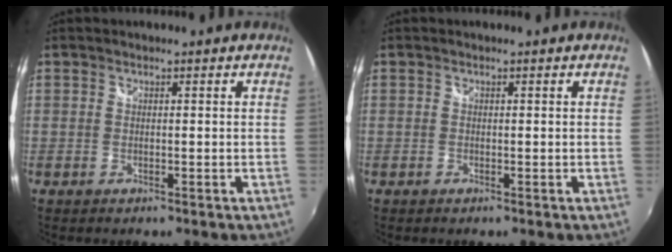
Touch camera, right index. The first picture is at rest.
{"total": 0.0}